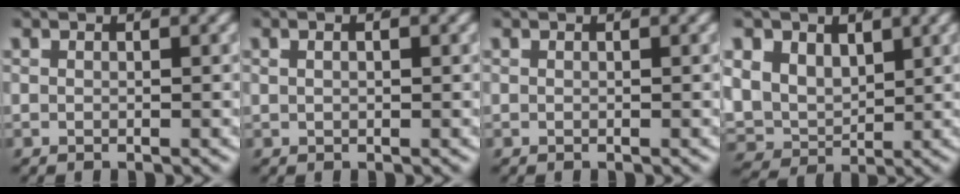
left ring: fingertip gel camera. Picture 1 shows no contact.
{"total": 0.8, "force": [0.0, 0.5, 0.7], "torque": [-0.010, 0.001, 0.000]}
{"total": 0.0}
{"total": 9.1, "force": [-0.2, 8.2, 3.9], "torque": [-0.121, -0.040, -0.001]}